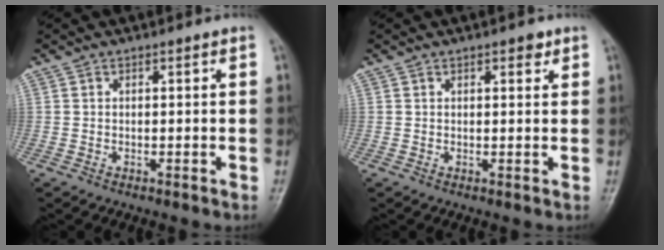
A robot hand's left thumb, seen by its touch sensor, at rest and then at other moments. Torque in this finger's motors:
{"motor_torque": [-0.06, 0.01, 0.07, 0.11, 0.06]}